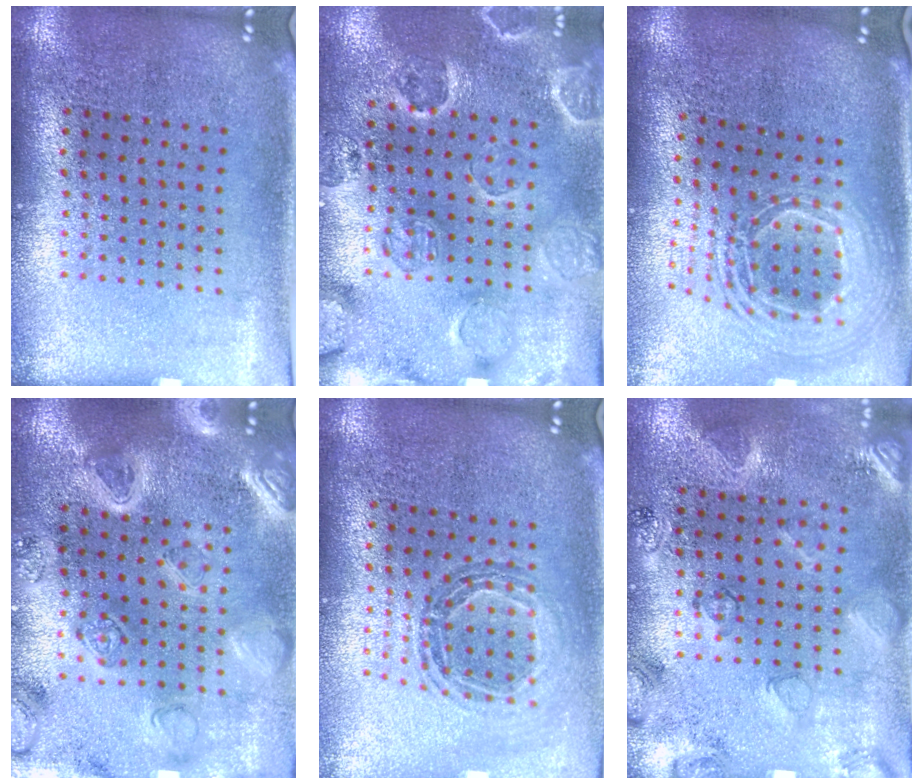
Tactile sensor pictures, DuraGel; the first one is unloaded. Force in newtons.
{"total": 2.4, "press": 2.1, "slide": 1.1}
{"total": 2.4, "press": 1.8, "slide": 1.6}
{"total": 3.8, "press": 3.4, "slide": 1.6}
{"total": 0.8, "press": 0.8, "slide": 0.1}
{"total": 2.2, "press": 1.9, "slide": 1.1}